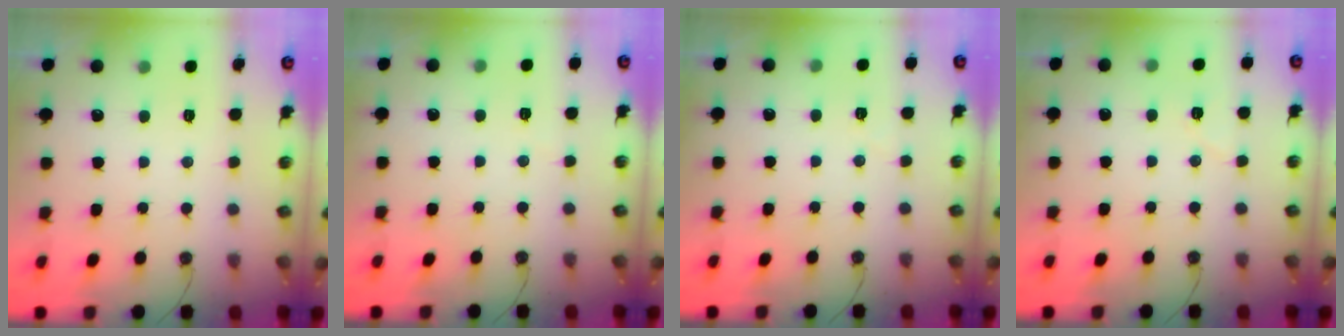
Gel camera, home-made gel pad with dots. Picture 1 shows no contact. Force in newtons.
{"total": 2.0, "press": 2.0, "slide": 0.4}
{"total": 1.6, "press": 1.4, "slide": 0.6}
{"total": 5.8, "press": 5.2, "slide": 2.5}